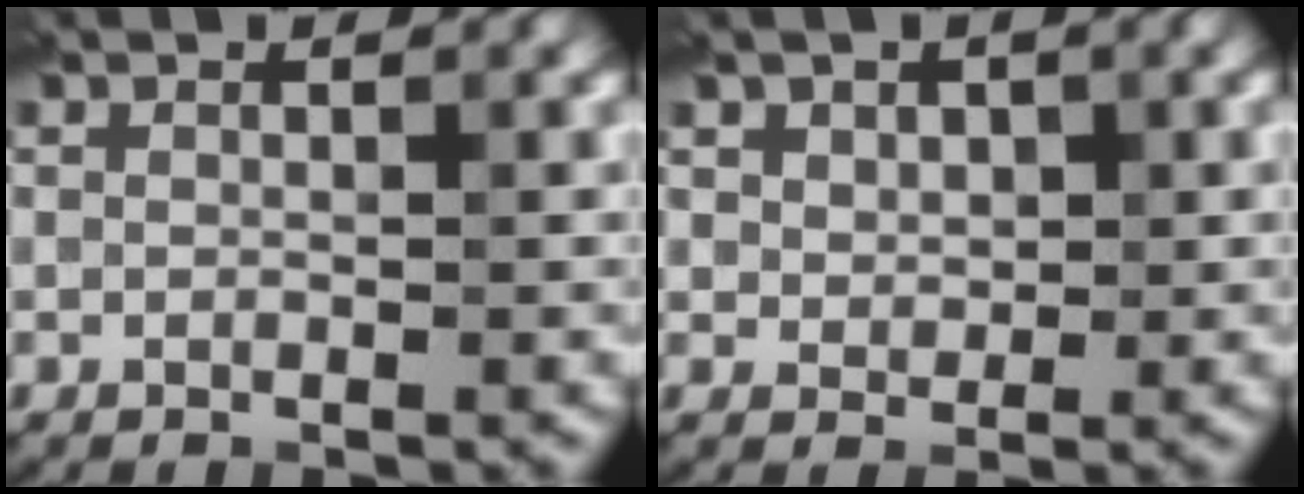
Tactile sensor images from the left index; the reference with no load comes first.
{"total": 2.8, "force": [1.6, 2.0, 1.0], "torque": [-0.033, -0.005, 0.038]}